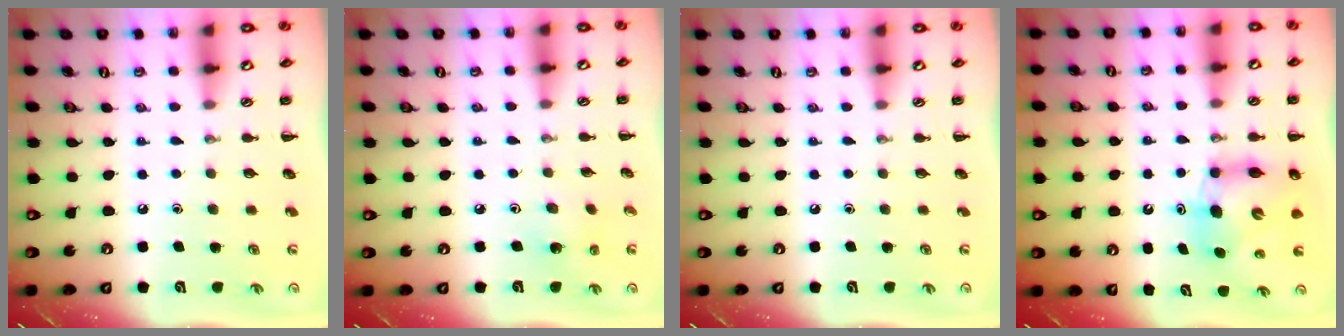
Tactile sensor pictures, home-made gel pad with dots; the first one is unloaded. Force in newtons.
{"total": 3.3, "press": 3.1, "slide": 1.0}
{"total": 0.0}
{"total": 8.9, "press": 8.7, "slide": 1.9}